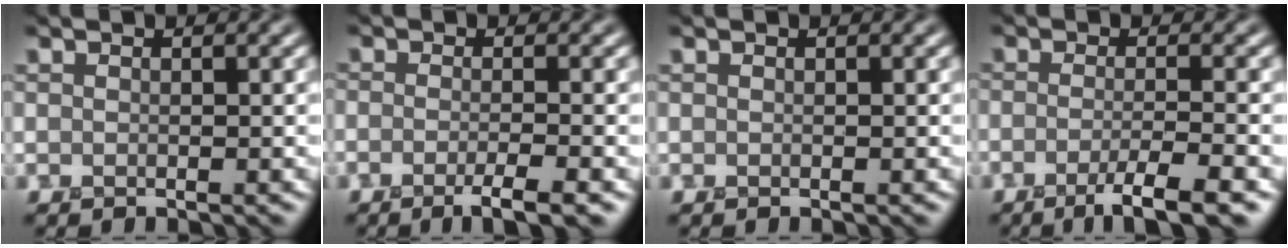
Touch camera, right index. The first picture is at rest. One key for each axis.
{"total": 3.2, "fx": -1.7, "fy": 0.6, "fz": 2.7, "tx": -0.042, "ty": -0.004, "tz": -0.037}
{"total": 0.0}
{"total": 4.3, "fx": -2.3, "fy": 0.7, "fz": 3.6, "tx": -0.058, "ty": -0.003, "tz": -0.048}